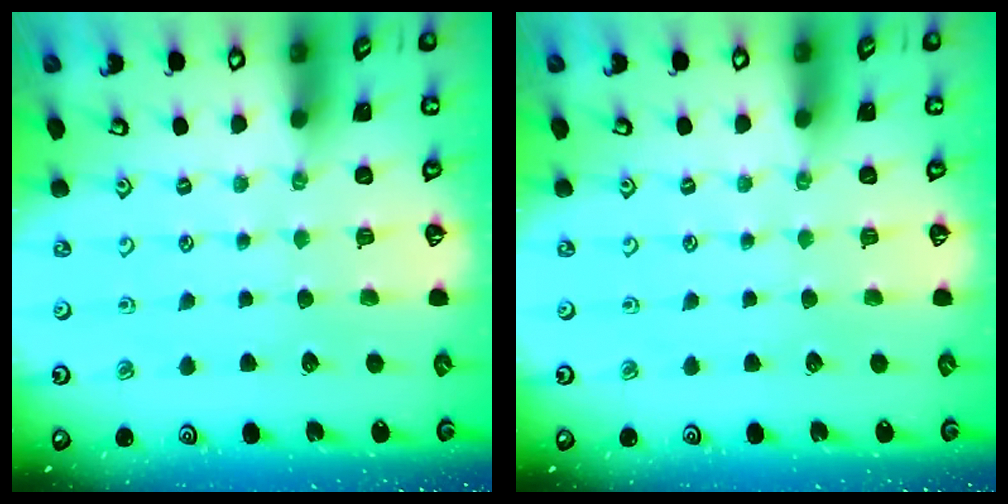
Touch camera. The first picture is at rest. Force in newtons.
{"total": 0.0}